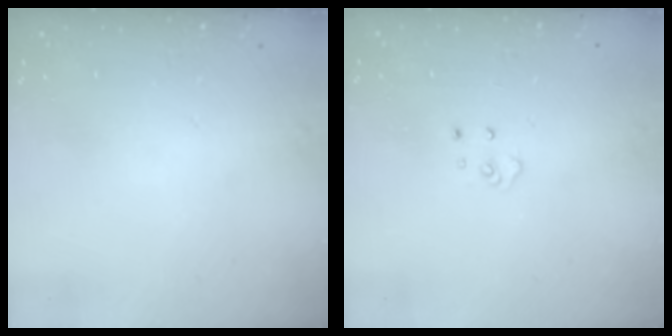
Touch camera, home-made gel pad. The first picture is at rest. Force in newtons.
{"total": 4.7, "press": 4.6, "slide": 0.4}